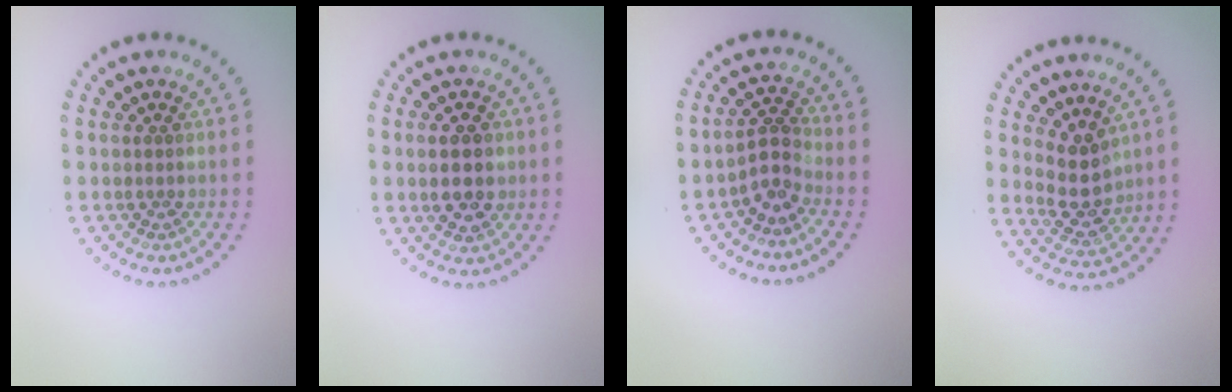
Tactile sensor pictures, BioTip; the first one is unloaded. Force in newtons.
{"total": 3.5, "press": 3.5, "slide": 0.2}
{"total": 2.4, "press": 1.9, "slide": 1.6}
{"total": 3.2, "press": 2.9, "slide": 1.3}